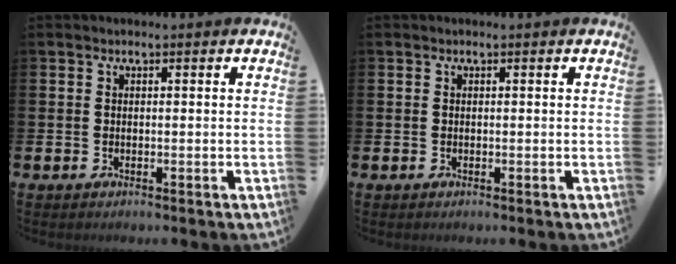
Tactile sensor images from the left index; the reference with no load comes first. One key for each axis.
{"total": 0.0}